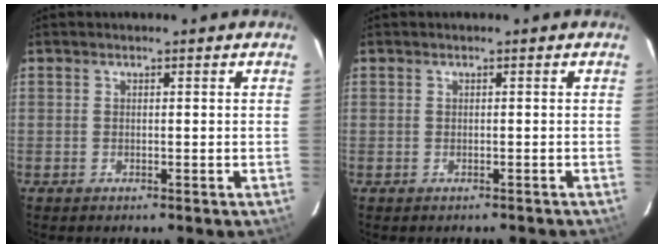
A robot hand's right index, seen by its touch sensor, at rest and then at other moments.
{"total": 1.1, "force": [-0.8, 0.9, 0.0], "torque": [0.002, 0.006, -0.004]}